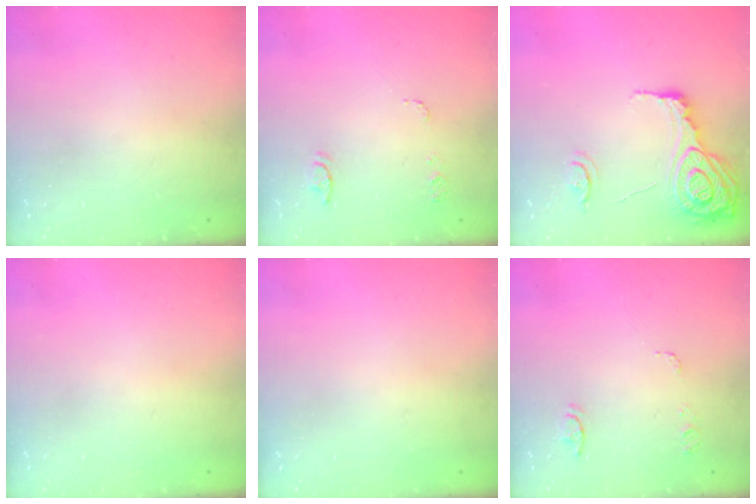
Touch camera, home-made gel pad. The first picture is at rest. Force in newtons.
{"total": 6.9, "press": 6.9, "slide": 0.5}
{"total": 16.9, "press": 16.8, "slide": 1.4}
{"total": 0.0}
{"total": 0.0}
{"total": 6.9, "press": 6.9, "slide": 0.5}